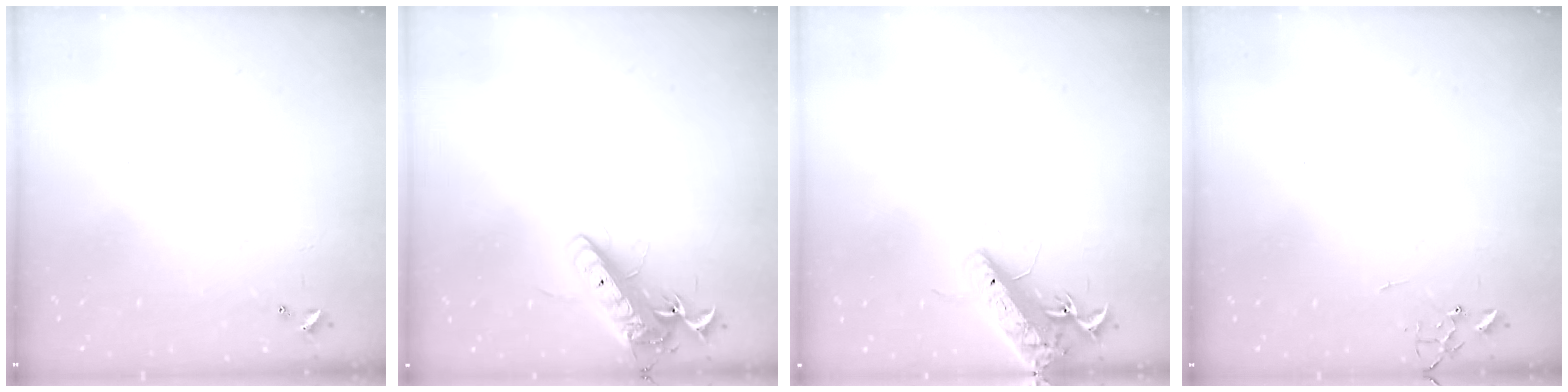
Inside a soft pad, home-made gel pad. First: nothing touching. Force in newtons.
{"total": 13.9, "press": 13.7, "slide": 2.5}
{"total": 15.7, "press": 15.3, "slide": 3.5}
{"total": 0.0}